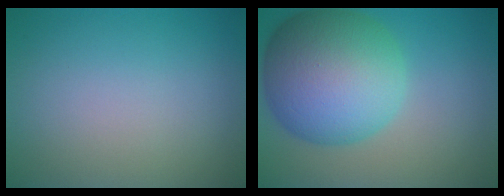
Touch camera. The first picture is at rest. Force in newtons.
{"total": 12.4, "press": 12.4, "slide": 0.2}